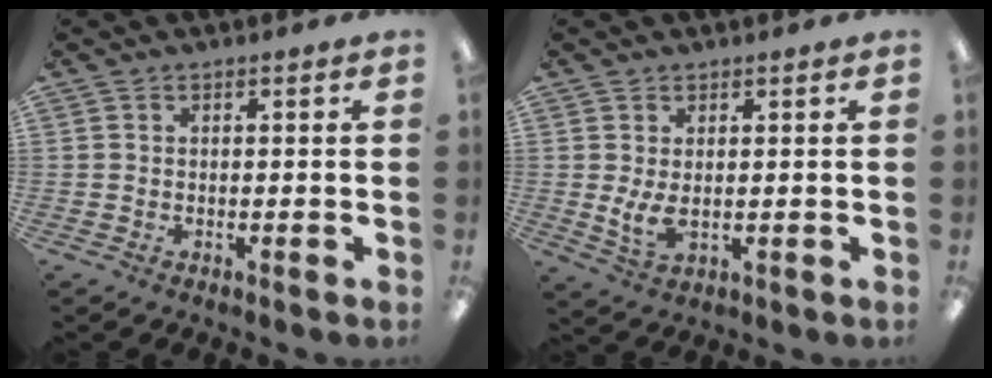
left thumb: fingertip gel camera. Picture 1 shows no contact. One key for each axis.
{"total": 5.3, "fx": 0.2, "fy": 2.9, "fz": 4.4, "tx": -0.090, "ty": -0.004, "tz": 0.003}